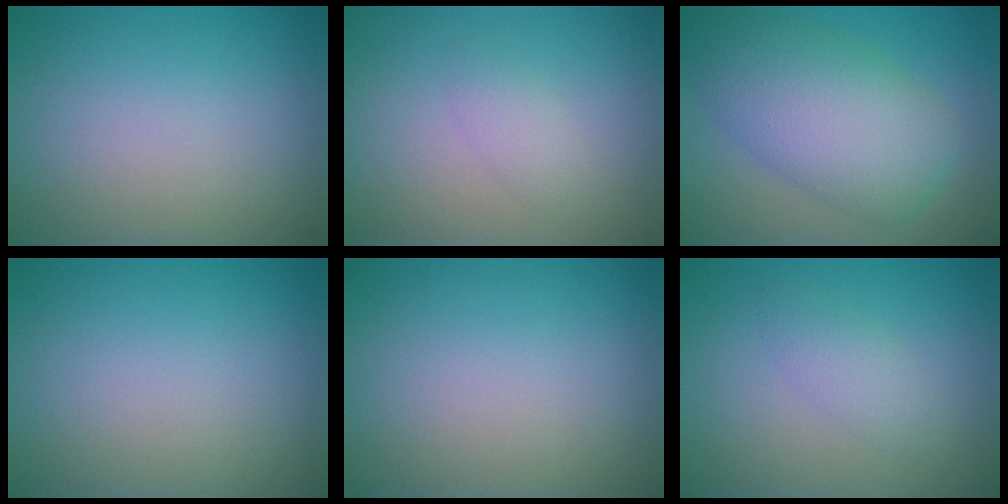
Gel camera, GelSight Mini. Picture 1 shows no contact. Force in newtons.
{"total": 1.3, "press": 1.3, "slide": 0.1}
{"total": 8.5, "press": 8.5, "slide": 0.4}
{"total": 0.0}
{"total": 0.0}
{"total": 1.8, "press": 1.8, "slide": 0.2}